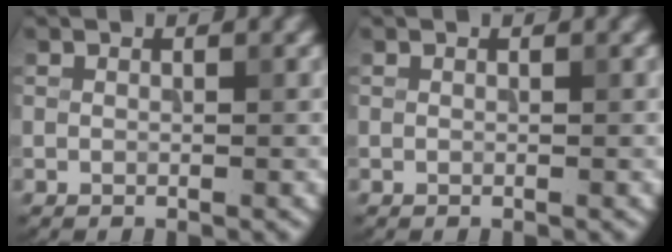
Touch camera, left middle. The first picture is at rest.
{"total": 0.0}